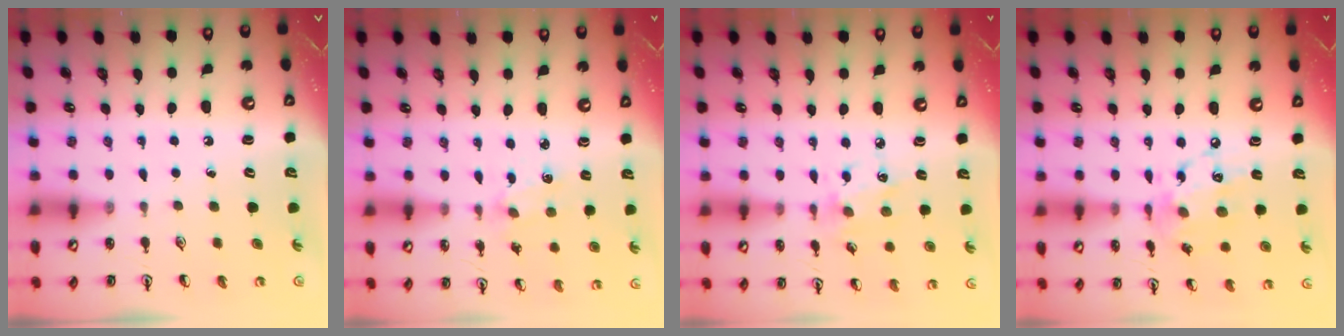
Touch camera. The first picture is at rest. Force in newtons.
{"total": 2.7, "press": 2.7, "slide": 0.3}
{"total": 5.9, "press": 5.7, "slide": 1.6}
{"total": 13.2, "press": 13.2, "slide": 0.9}